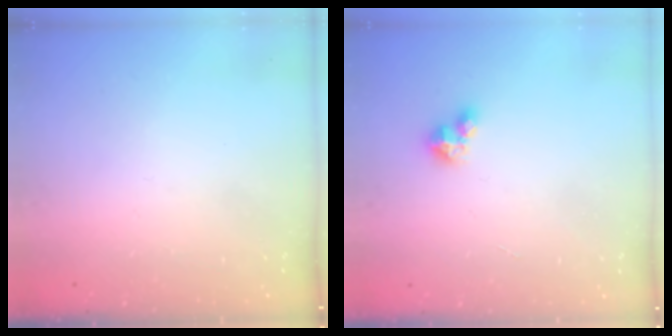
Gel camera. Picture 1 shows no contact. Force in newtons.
{"total": 3.0, "press": 3.0, "slide": 0.3}